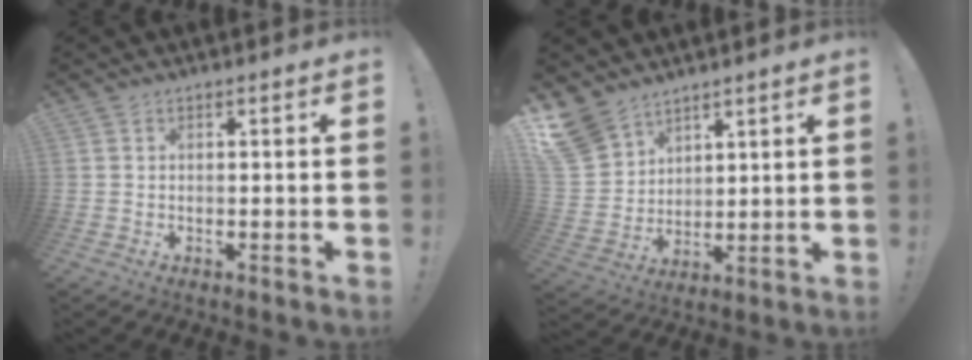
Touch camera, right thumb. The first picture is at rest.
{"total": 11.2, "force": [8.5, 6.7, 3.0], "torque": [-0.072, -0.061, 0.174]}